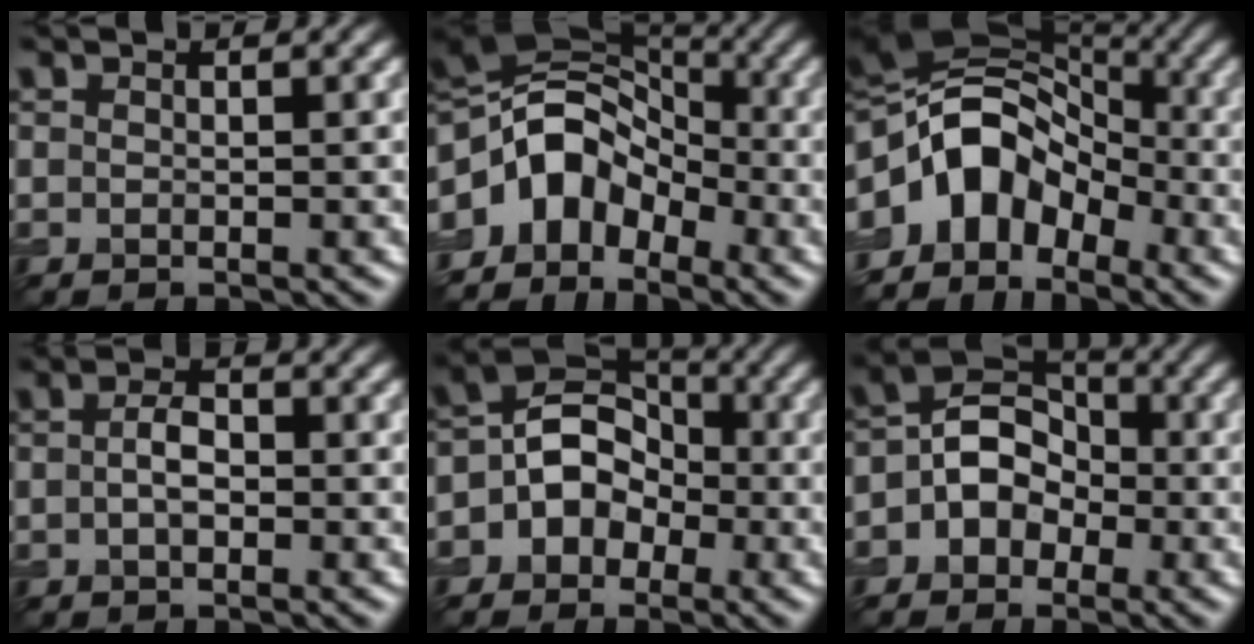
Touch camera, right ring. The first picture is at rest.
{"total": 7.0, "force": [-2.7, 4.9, 4.2], "torque": [-0.055, 0.019, -0.067]}
{"total": 8.3, "force": [-2.7, 5.9, 5.2], "torque": [-0.072, 0.020, -0.068]}
{"total": 1.7, "force": [-0.2, 0.8, 1.5], "torque": [-0.028, 0.005, -0.007]}
{"total": 6.2, "force": [-1.1, 5.2, 3.1], "torque": [-0.015, 0.021, -0.039]}
{"total": 5.2, "force": [-0.8, 4.3, 2.8], "torque": [-0.017, 0.015, -0.030]}